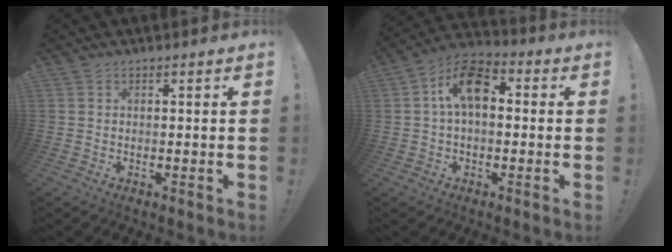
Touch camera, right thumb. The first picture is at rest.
{"total": 10.9, "force": [2.2, 6.4, 8.5], "torque": [-0.149, 0.009, 0.043]}